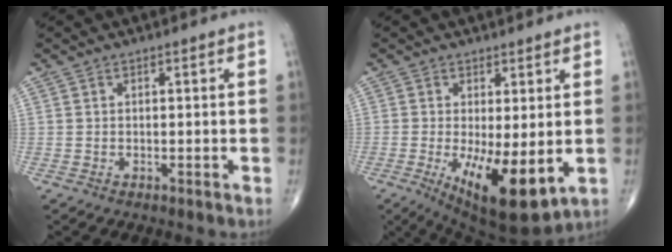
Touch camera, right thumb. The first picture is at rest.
{"total": 12.6, "force": [-2.6, 4.4, 11.6], "torque": [-0.183, -0.028, -0.024]}